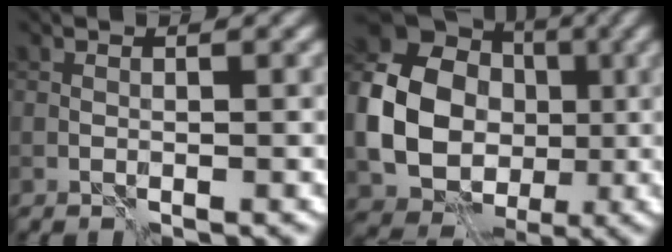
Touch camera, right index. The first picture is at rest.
{"total": 12.9, "force": [-0.5, 10.9, 6.9], "torque": [-0.145, -0.008, -0.022]}